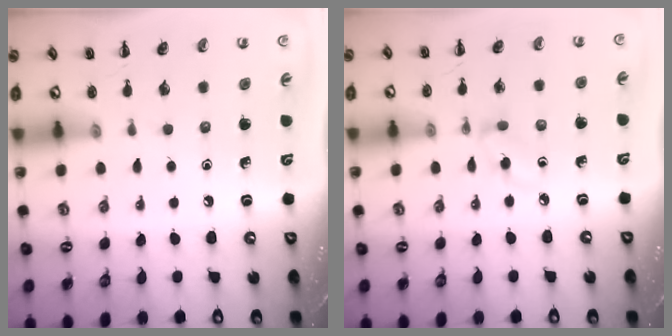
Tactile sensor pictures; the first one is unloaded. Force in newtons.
{"total": 3.5, "press": 3.4, "slide": 1.0}